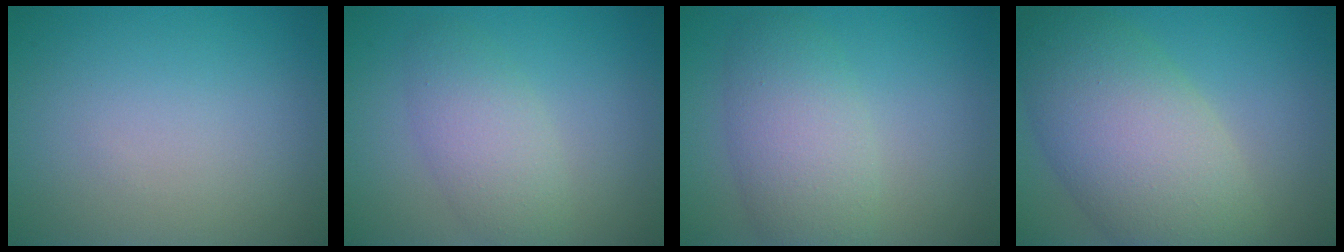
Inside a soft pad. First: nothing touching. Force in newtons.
{"total": 3.6, "press": 3.6, "slide": 0.1}
{"total": 5.0, "press": 5.0, "slide": 0.1}
{"total": 9.9, "press": 9.9, "slide": 0.7}